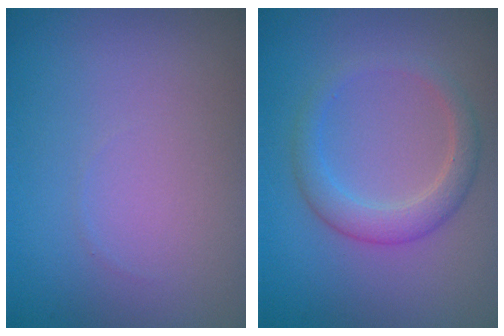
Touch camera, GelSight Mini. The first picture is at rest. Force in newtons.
{"total": 2.8, "press": 2.8, "slide": 0.2}